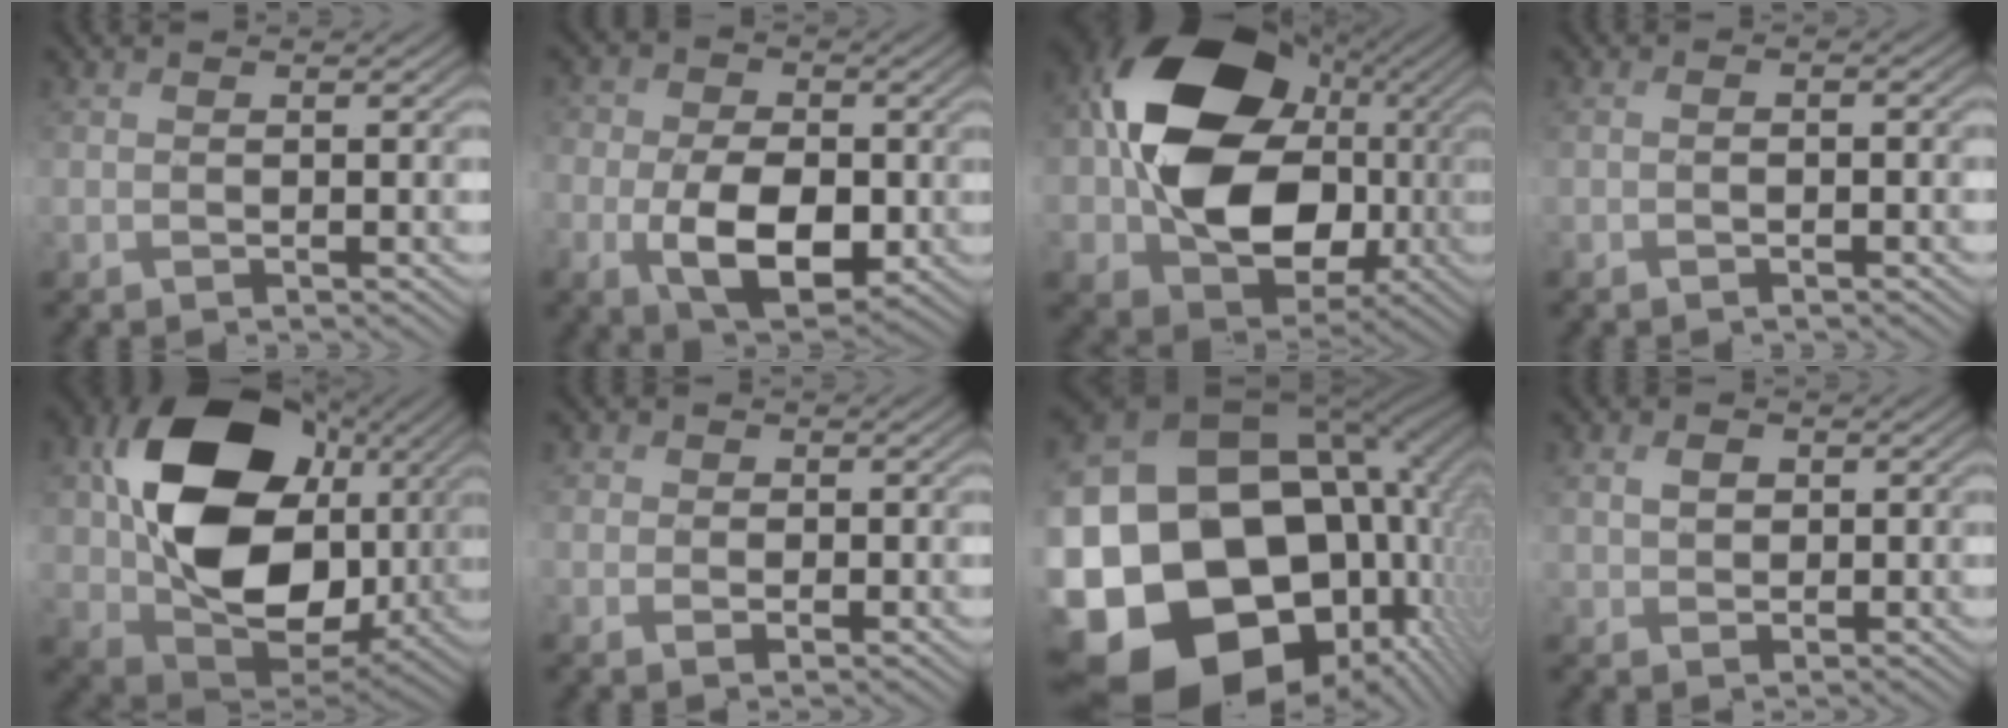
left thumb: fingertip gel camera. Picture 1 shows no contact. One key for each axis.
{"total": 10.7, "fx": -2.7, "fy": 7.3, "fz": 7.4, "tx": -0.151, "ty": -0.024, "tz": -0.046}
{"total": 18.5, "fx": 0.8, "fy": 14.5, "fz": 11.5, "tx": -0.209, "ty": -0.015, "tz": 0.020}
{"total": 1.4, "fx": -0.5, "fy": 0.3, "fz": 1.2, "tx": -0.023, "ty": 0.001, "tz": -0.011}
{"total": 18.0, "fx": 3.3, "fy": 13.4, "fz": 11.5, "tx": -0.232, "ty": -0.015, "tz": 0.074}
{"total": 2.6, "fx": -0.1, "fy": 2.3, "fz": 1.3, "tx": -0.019, "ty": -0.002, "tz": -0.006}
{"total": 24.5, "fx": -7.6, "fy": 18.9, "fz": 13.6, "tx": -0.298, "ty": -0.053, "tz": -0.110}
{"total": 2.4, "fx": 0.8, "fy": 1.8, "fz": 1.4, "tx": -0.031, "ty": 0.002, "tz": 0.014}